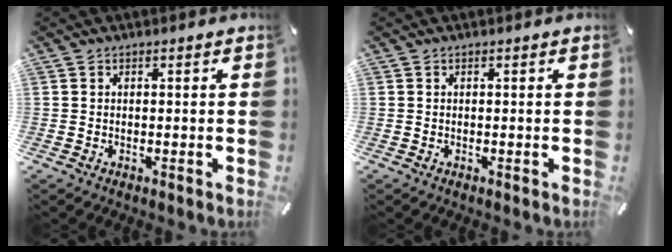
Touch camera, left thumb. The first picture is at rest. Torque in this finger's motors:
{"motor_torque": [-0.07, 0.23, 0.10, -0.14, -0.01]}